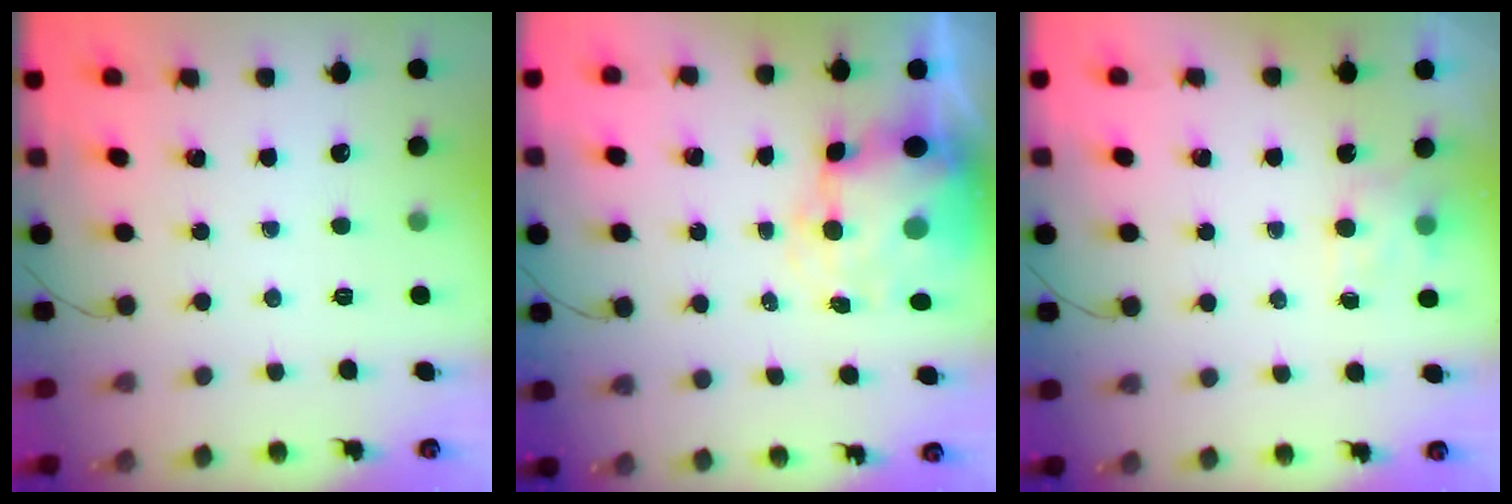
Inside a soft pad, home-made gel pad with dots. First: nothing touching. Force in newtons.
{"total": 9.9, "press": 9.7, "slide": 2.1}
{"total": 4.1, "press": 4.0, "slide": 1.2}